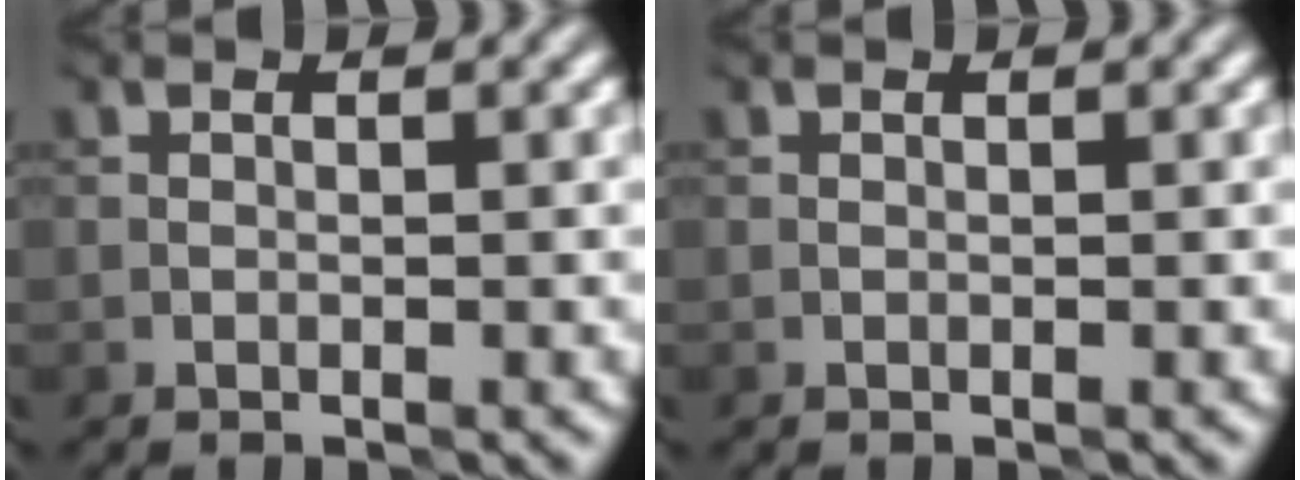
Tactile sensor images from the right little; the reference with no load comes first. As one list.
[{"total": 0.0}]